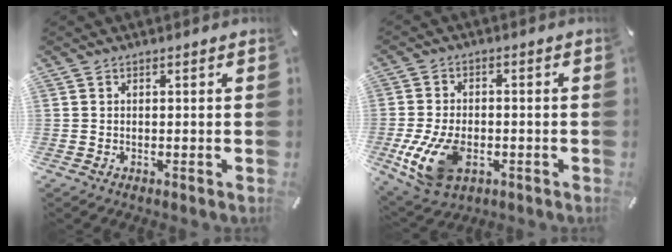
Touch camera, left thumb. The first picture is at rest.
{"total": 12.1, "force": [-3.6, 7.7, 8.7], "torque": [-0.191, 0.001, -0.060]}